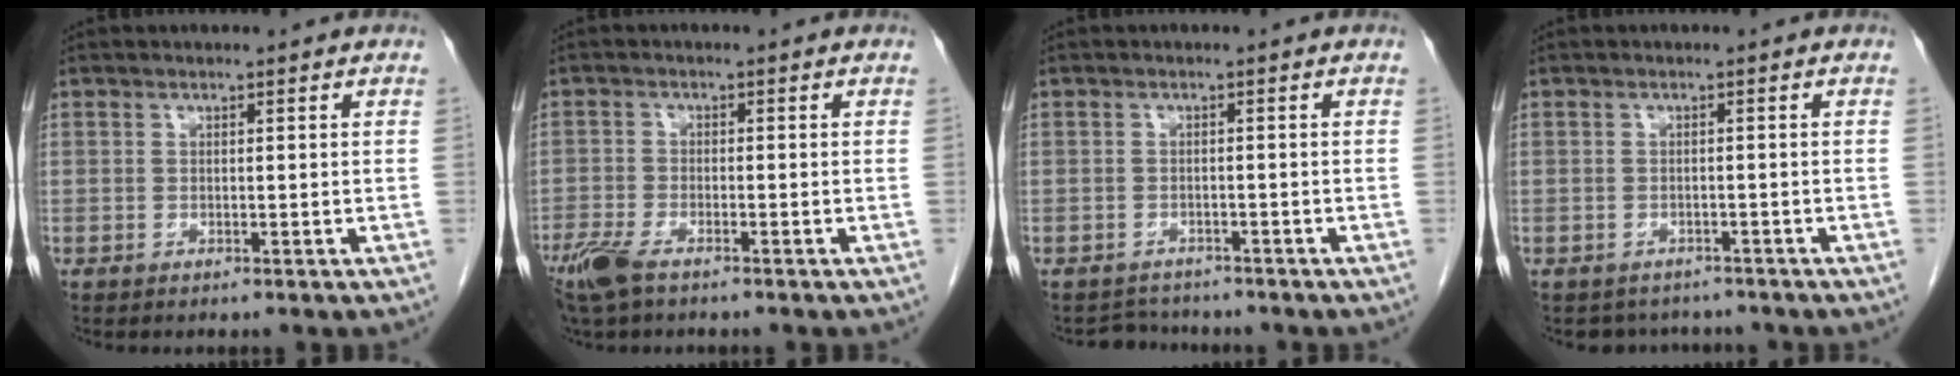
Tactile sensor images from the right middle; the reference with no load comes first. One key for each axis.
{"total": 5.5, "fx": -4.0, "fy": 1.4, "fz": 3.5, "tx": -0.079, "ty": -0.013, "tz": -0.076}
{"total": 2.8, "fx": -2.6, "fy": 0.9, "fz": -0.5, "tx": 0.008, "ty": -0.004, "tz": -0.039}
{"total": 4.2, "fx": -3.7, "fy": 2.0, "fz": 0.1, "tx": 0.003, "ty": 0.006, "tz": -0.045}